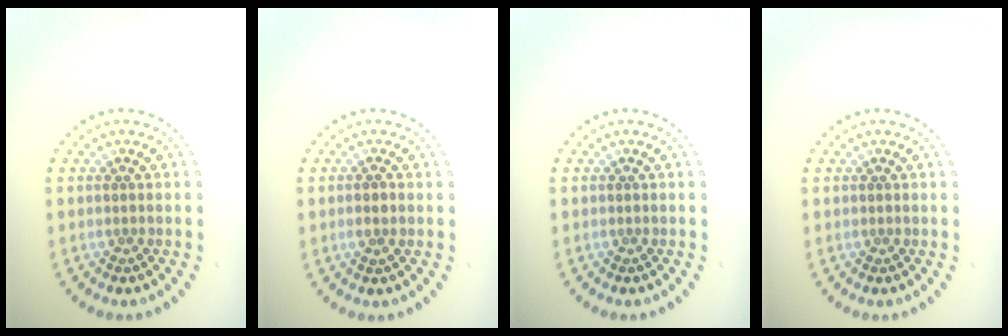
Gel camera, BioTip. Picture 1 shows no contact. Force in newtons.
{"total": 0.9, "press": 0.8, "slide": 0.4}
{"total": 0.0}
{"total": 0.0}